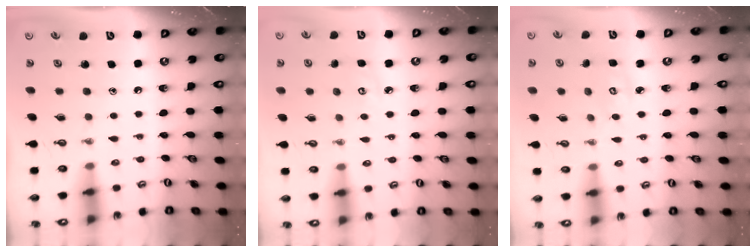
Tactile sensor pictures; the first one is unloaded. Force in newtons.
{"total": 4.9, "press": 4.9, "slide": 0.6}
{"total": 2.9, "press": 2.9, "slide": 0.1}